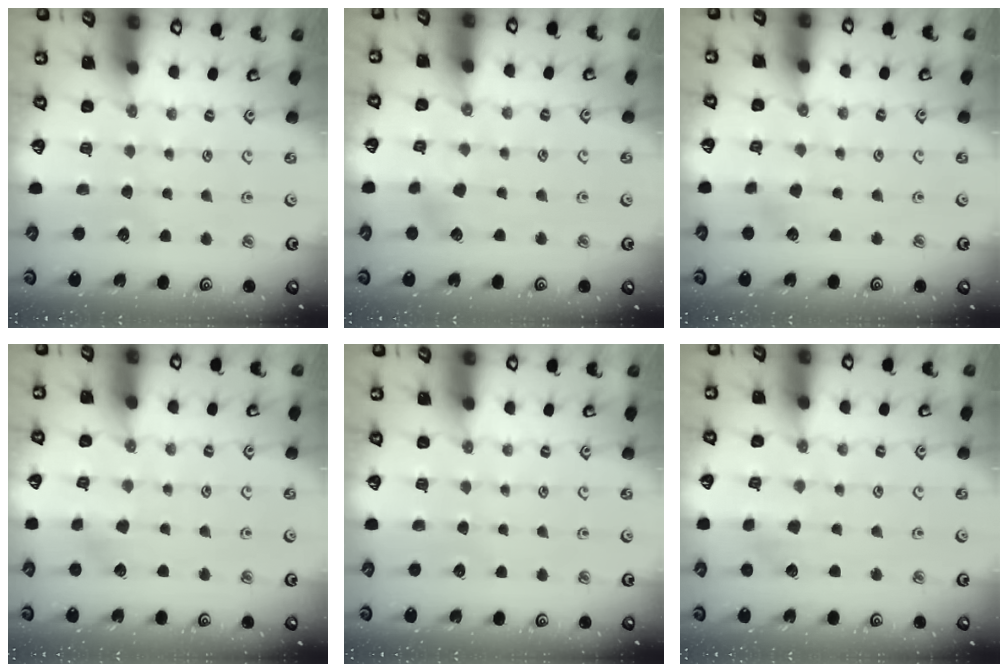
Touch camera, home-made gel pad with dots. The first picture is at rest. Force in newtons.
{"total": 4.9, "press": 4.9, "slide": 0.4}
{"total": 1.8, "press": 1.7, "slide": 0.2}
{"total": 3.0, "press": 3.0, "slide": 0.4}
{"total": 0.0}
{"total": 3.4, "press": 3.3, "slide": 0.4}